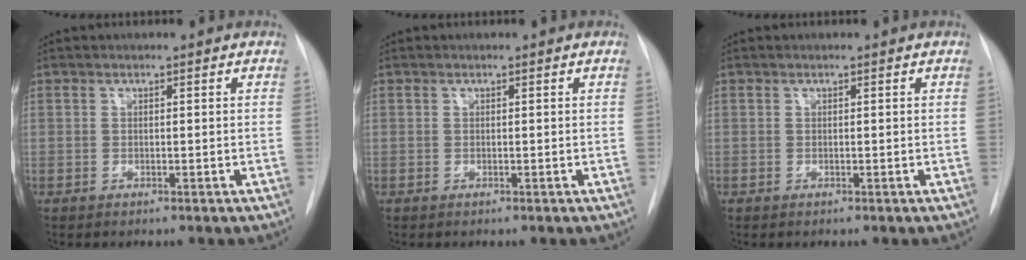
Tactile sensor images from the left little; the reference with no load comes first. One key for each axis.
{"total": 0.0}
{"total": 0.0}